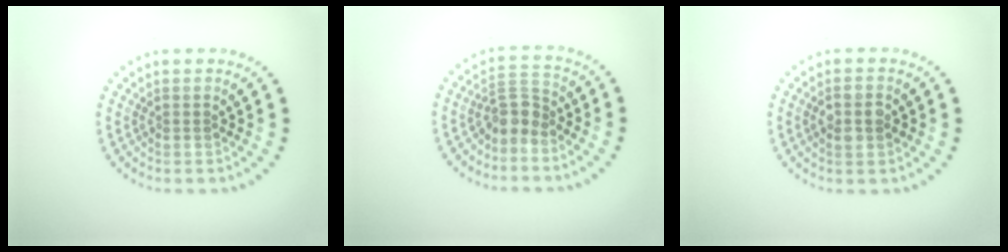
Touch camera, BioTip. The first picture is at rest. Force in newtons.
{"total": 2.8, "press": 2.2, "slide": 1.7}
{"total": 2.4, "press": 2.4, "slide": 0.2}